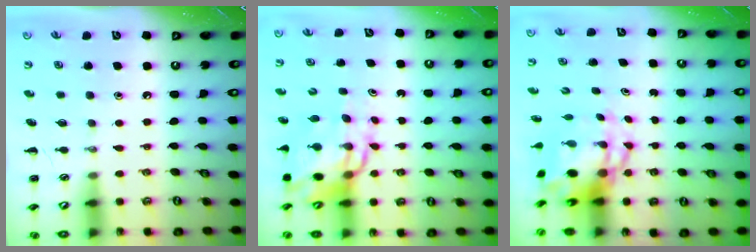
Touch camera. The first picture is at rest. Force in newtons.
{"total": 11.7, "press": 11.2, "slide": 3.4}
{"total": 6.4, "press": 6.1, "slide": 1.9}